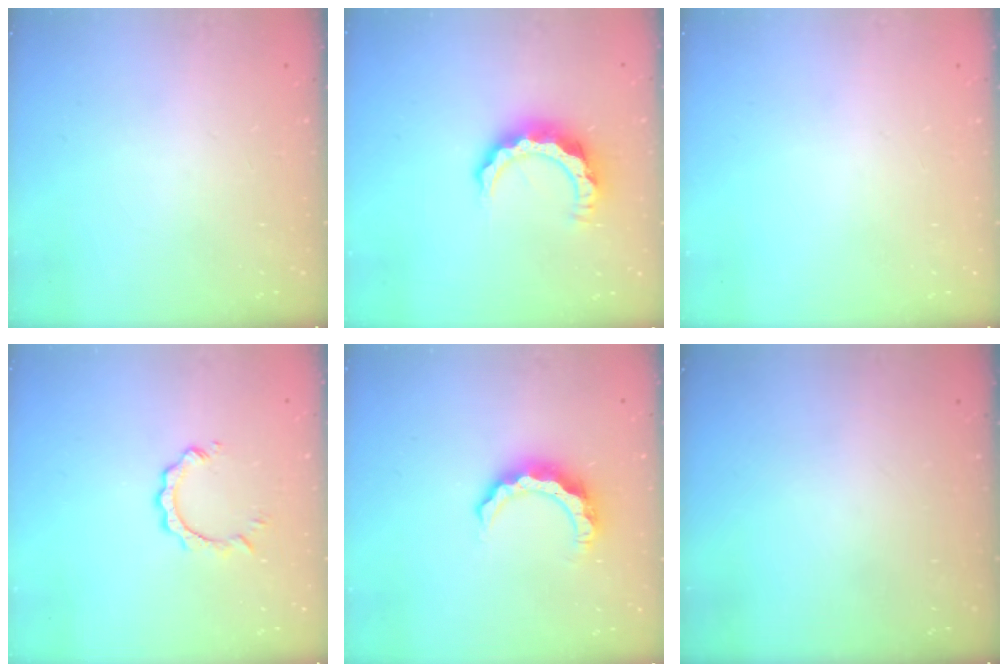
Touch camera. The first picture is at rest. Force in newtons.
{"total": 10.3, "press": 10.2, "slide": 1.1}
{"total": 0.0}
{"total": 4.5, "press": 4.5, "slide": 0.3}
{"total": 7.7, "press": 7.7, "slide": 0.5}
{"total": 0.0}